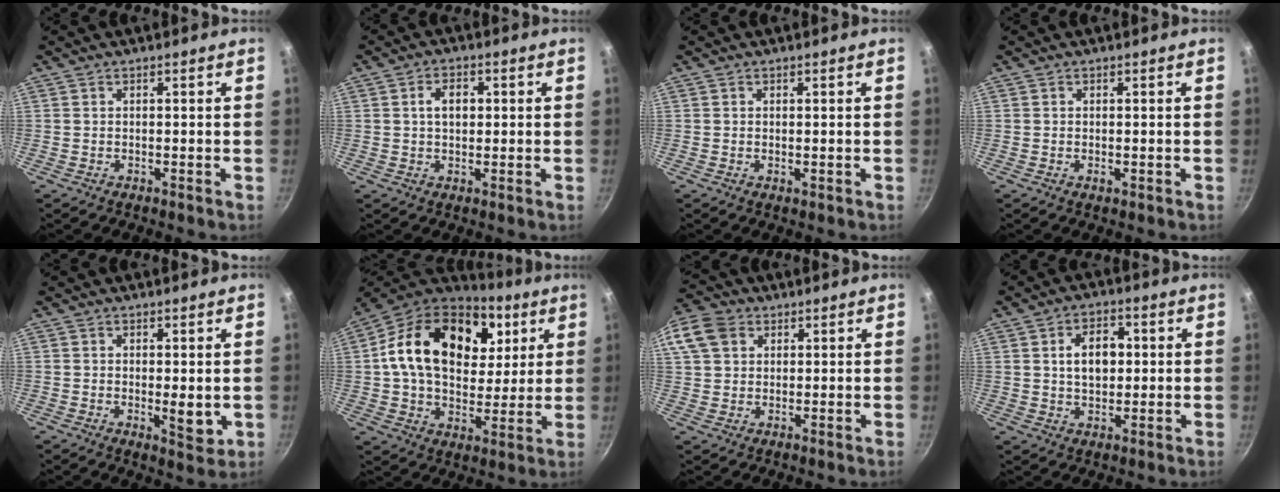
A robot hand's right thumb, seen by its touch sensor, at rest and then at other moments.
{"total": 4.4, "force": [0.7, 3.0, 3.2], "torque": [-0.038, 0.009, 0.010]}
{"total": 0.6, "force": [0.1, 0.3, 0.5], "torque": [-0.008, -0.002, 0.001]}
{"total": 0.9, "force": [-0.2, 0.5, 0.8], "torque": [-0.013, 0.000, -0.003]}
{"total": 4.6, "force": [-0.2, 2.0, 4.1], "torque": [-0.062, -0.017, 0.000]}
{"total": 25.8, "force": [8.2, 17.6, 17.0], "torque": [-0.270, -0.006, 0.128]}
{"total": 13.7, "force": [5.0, 10.8, 6.9], "torque": [-0.161, 0.027, 0.086]}
{"total": 7.9, "force": [1.1, 5.3, 5.7], "torque": [-0.069, 0.007, 0.017]}